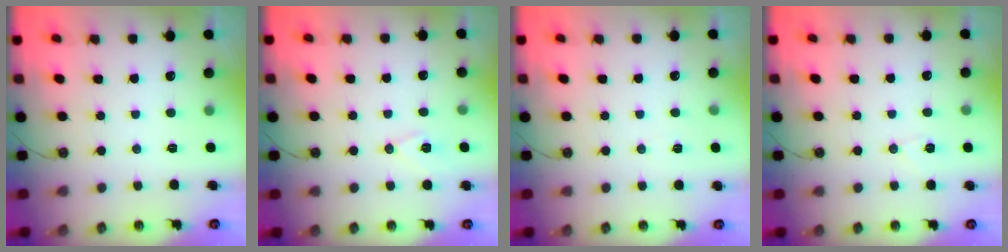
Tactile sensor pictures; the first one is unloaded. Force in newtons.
{"total": 7.3, "press": 6.4, "slide": 3.5}
{"total": 3.9, "press": 2.9, "slide": 2.6}
{"total": 6.0, "press": 6.0, "slide": 1.0}